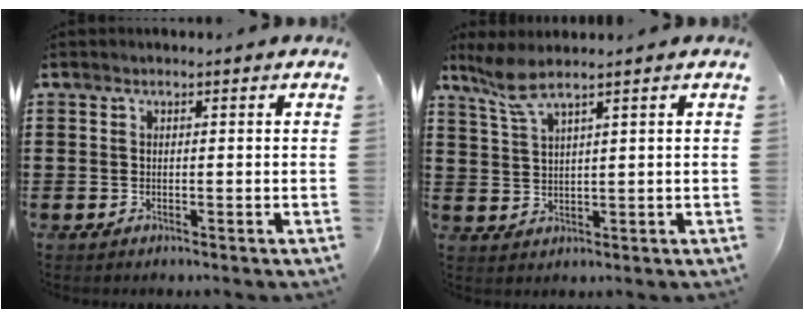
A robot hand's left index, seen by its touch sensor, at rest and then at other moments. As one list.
[{"total": 4.1, "force": [3.0, 0.2, 2.8], "torque": [-0.063, -0.001, 0.055]}]